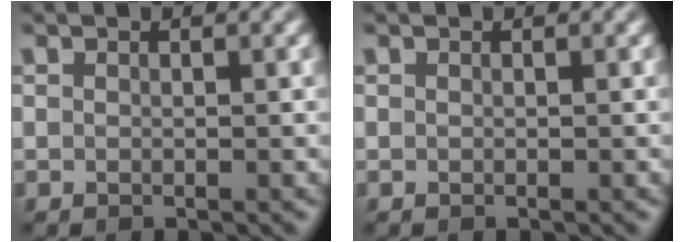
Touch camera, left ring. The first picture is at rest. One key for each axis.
{"total": 0.0}